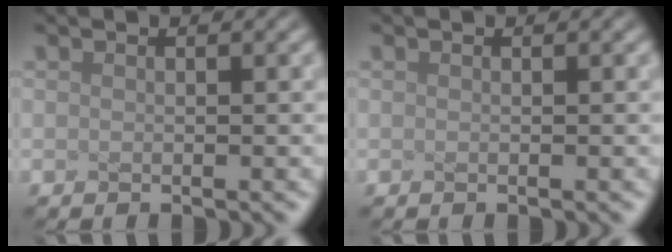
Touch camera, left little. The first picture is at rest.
{"total": 0.0}